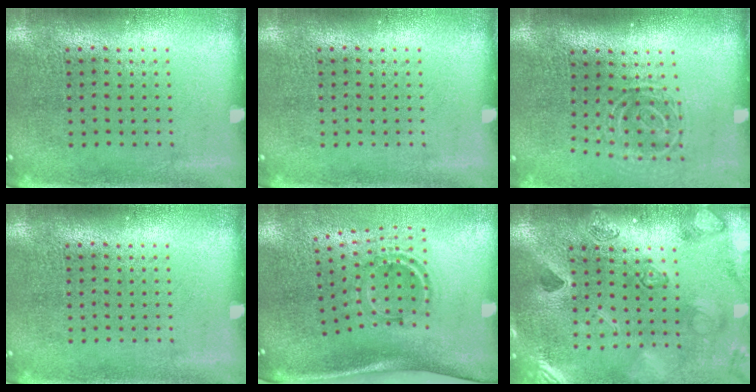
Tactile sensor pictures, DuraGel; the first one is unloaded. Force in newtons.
{"total": 0.0}
{"total": 1.7, "press": 1.2, "slide": 1.3}
{"total": 0.0}
{"total": 1.5, "press": 1.1, "slide": 1.0}
{"total": 2.1, "press": 2.1, "slide": 0.3}